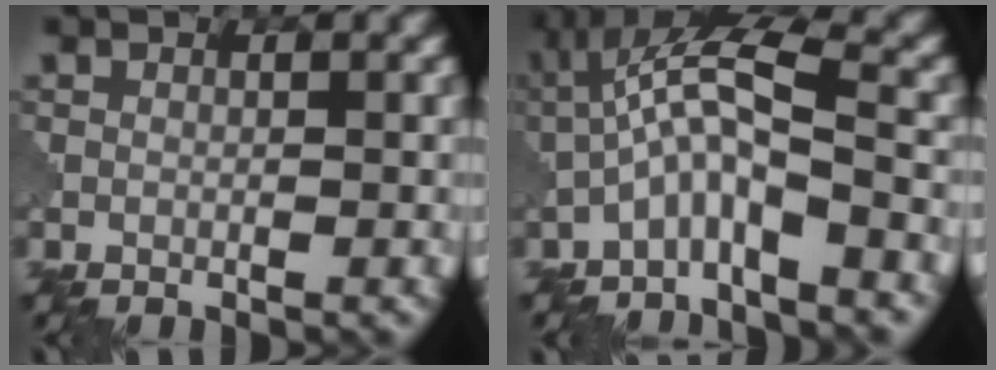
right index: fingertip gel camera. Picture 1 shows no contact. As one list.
[{"total": 5.9, "force": [-1.8, 1.3, 5.4], "torque": [-0.110, 0.021, -0.045]}]